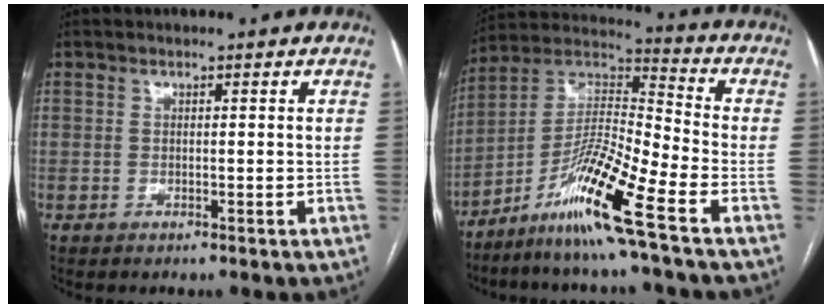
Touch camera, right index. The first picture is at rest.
{"total": 13.7, "force": [-8.0, -0.9, 11.1], "torque": [-0.213, -0.008, -0.153]}